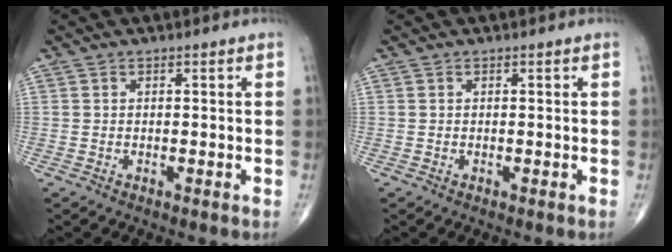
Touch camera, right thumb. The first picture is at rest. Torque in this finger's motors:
{"motor_torque": [0.00, 0.00, -0.03, 0.07, 0.02]}